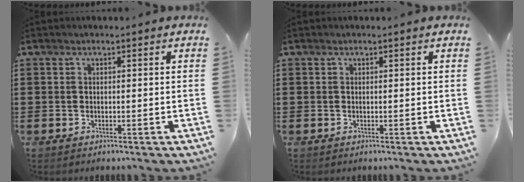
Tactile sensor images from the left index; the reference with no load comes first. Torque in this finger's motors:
{"motor_torque": [-0.01, 0.01, 0.00, 0.00]}